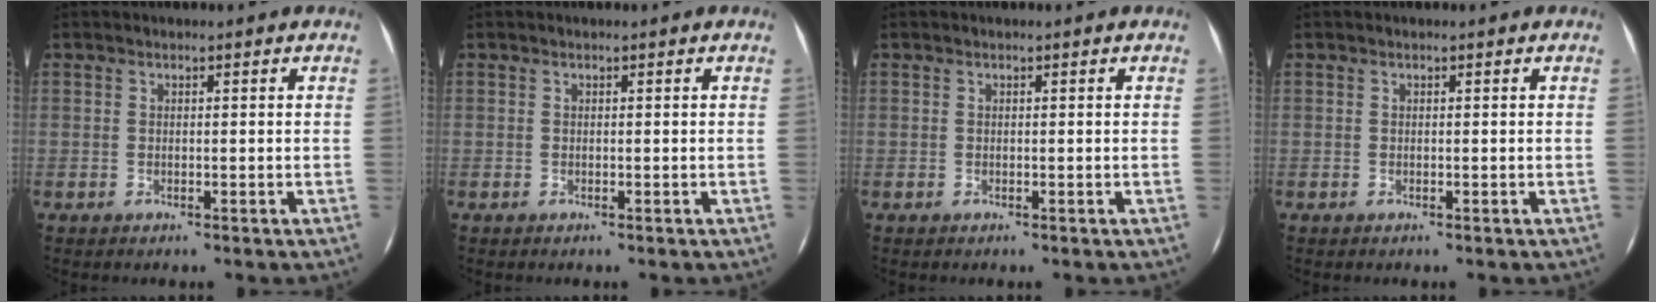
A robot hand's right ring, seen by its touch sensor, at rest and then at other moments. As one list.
[{"total": 0.0}, {"total": 0.0}, {"total": 0.0}]